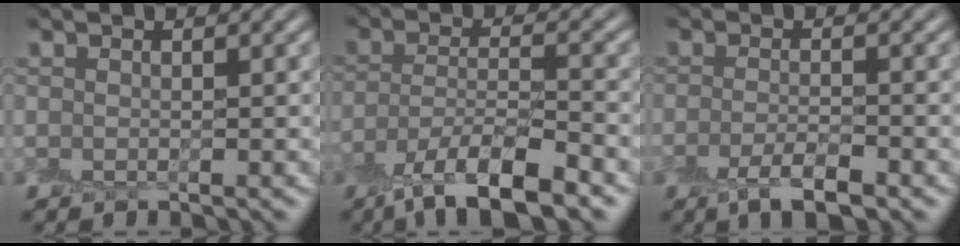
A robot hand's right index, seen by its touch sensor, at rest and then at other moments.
{"total": 8.6, "force": [-5.7, 2.4, 6.0], "torque": [-0.105, -0.008, -0.110]}
{"total": 3.4, "force": [-1.9, 0.8, 2.8], "torque": [-0.054, -0.001, -0.039]}